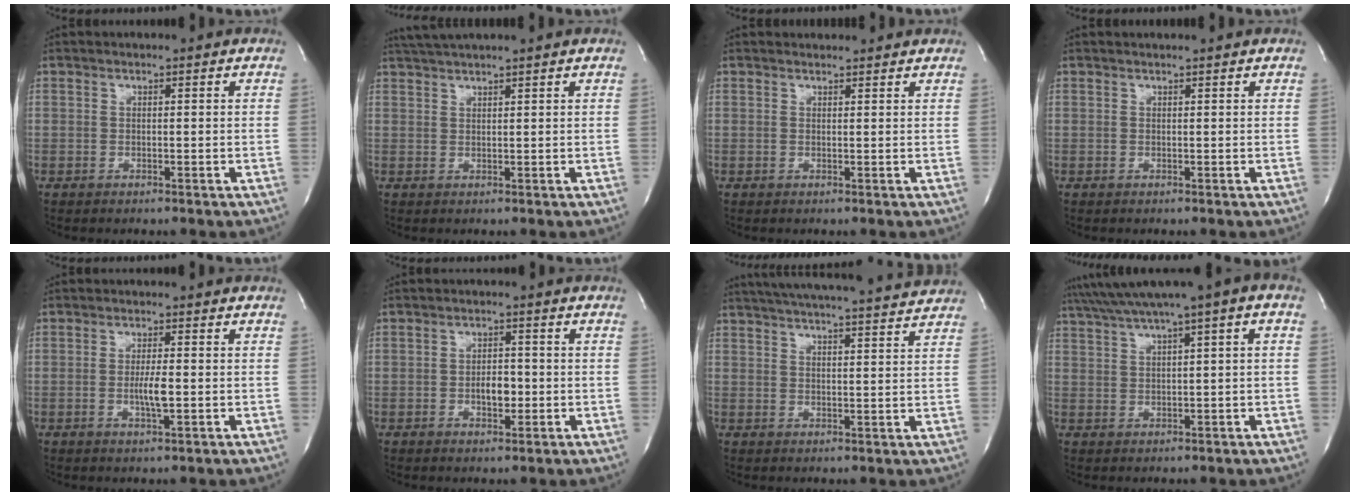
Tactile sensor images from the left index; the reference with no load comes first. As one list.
[{"total": 4.5, "force": [4.0, -0.8, 1.9], "torque": [-0.031, 0.028, 0.075]}, {"total": 2.5, "force": [2.5, 0.5, 0.1], "torque": [-0.016, 0.009, 0.029]}, {"total": 1.0, "force": [0.9, -0.2, 0.3], "torque": [-0.012, 0.001, 0.015]}, {"total": 3.2, "force": [-0.8, 0.2, 3.1], "torque": [-0.065, -0.012, -0.011]}, {"total": 3.1, "force": [-0.9, 1.3, 2.6], "torque": [-0.049, -0.003, -0.010]}, {"total": 20.6, "force": [19.1, 0.9, 7.5], "torque": [-0.127, 0.007, 0.253]}, {"total": 8.2, "force": [4.8, -0.2, 6.6], "torque": [-0.115, 0.038, 0.082]}]